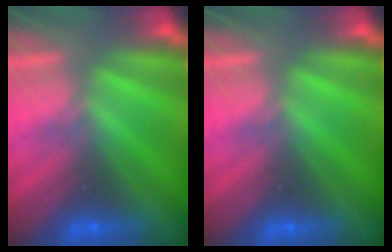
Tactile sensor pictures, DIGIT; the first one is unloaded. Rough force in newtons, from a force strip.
{"total": 0.0}